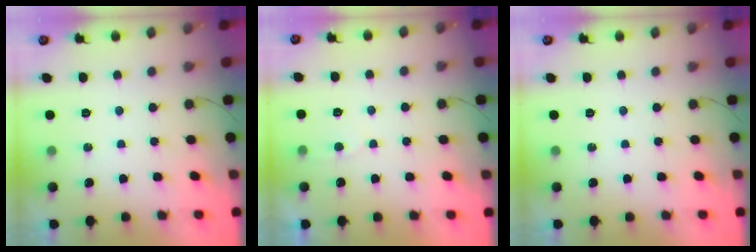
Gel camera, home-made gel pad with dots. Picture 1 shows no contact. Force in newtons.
{"total": 2.9, "press": 2.8, "slide": 0.3}
{"total": 0.0}